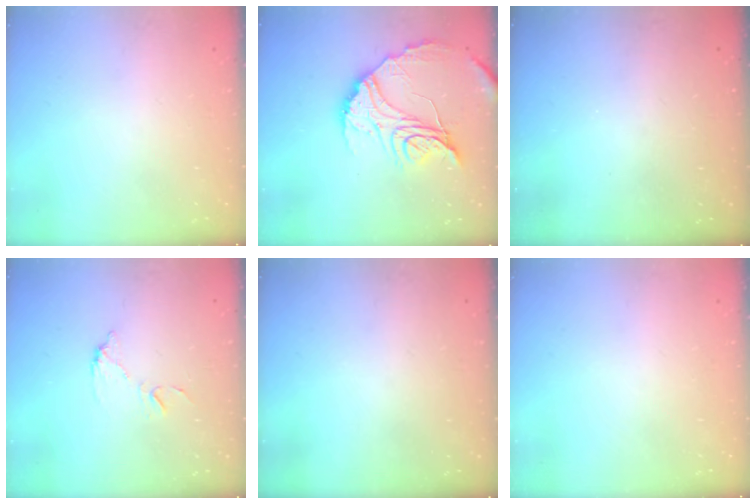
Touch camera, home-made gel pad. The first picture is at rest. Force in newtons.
{"total": 17.2, "press": 17.1, "slide": 1.6}
{"total": 3.0, "press": 3.0, "slide": 0.1}
{"total": 7.6, "press": 7.6, "slide": 0.4}
{"total": 3.0, "press": 3.0, "slide": 0.1}
{"total": 0.0}